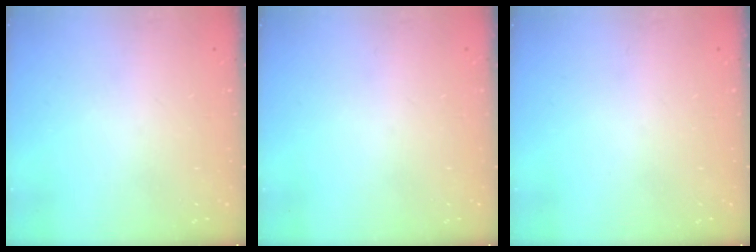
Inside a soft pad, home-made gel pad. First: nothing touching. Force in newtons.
{"total": 0.0}
{"total": 0.0}